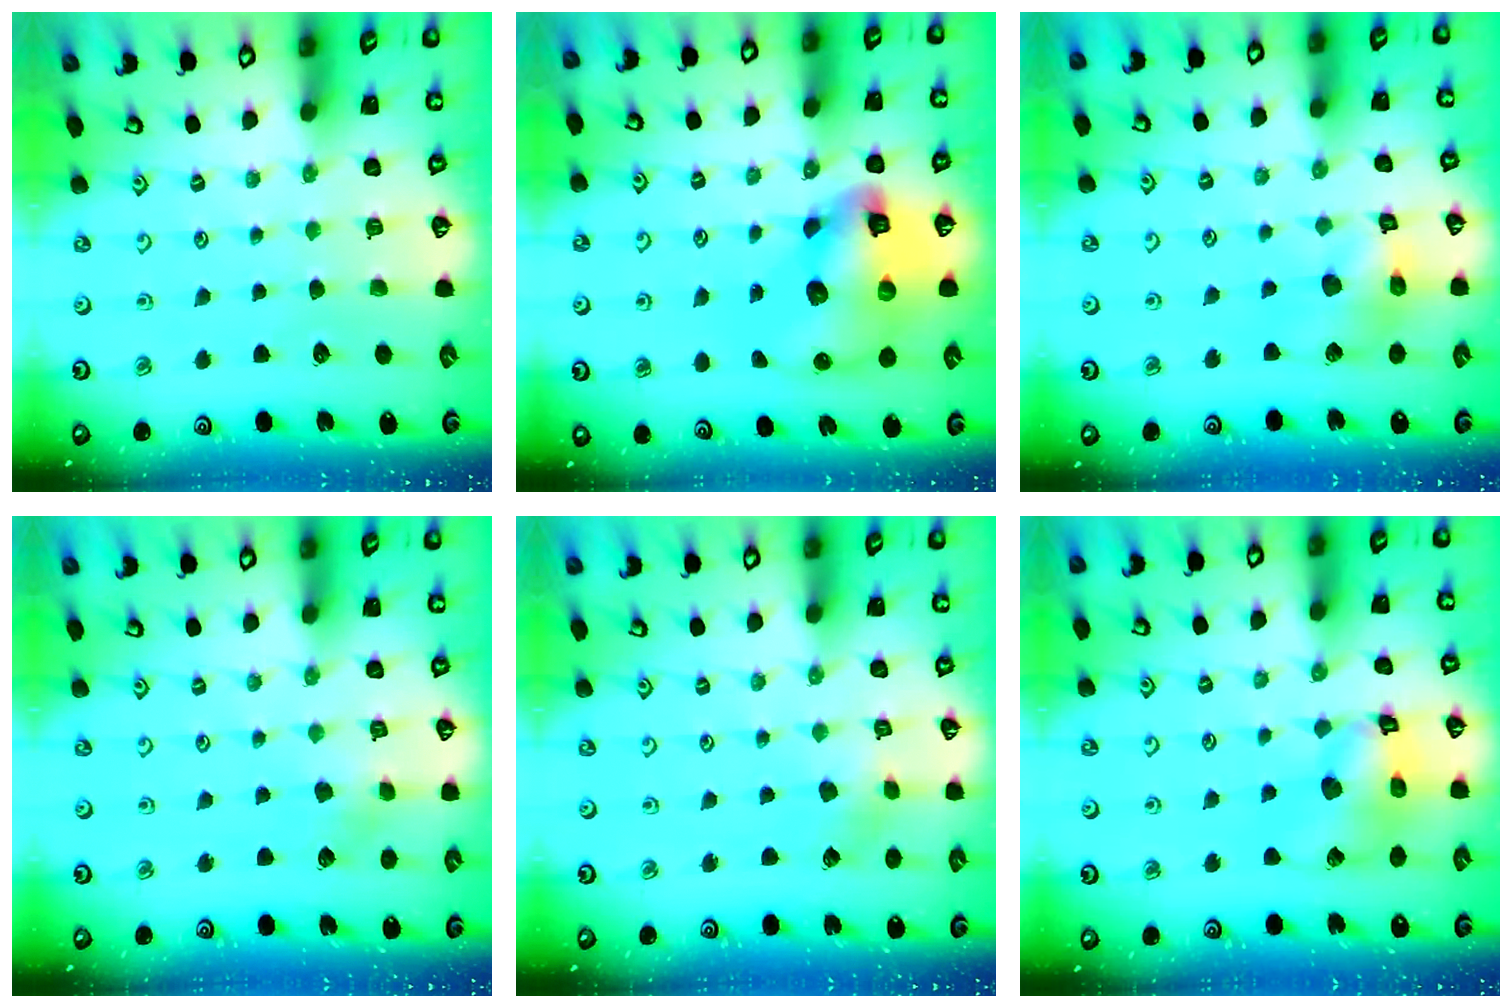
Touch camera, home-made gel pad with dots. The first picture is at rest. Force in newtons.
{"total": 14.8, "press": 14.7, "slide": 1.9}
{"total": 12.8, "press": 12.7, "slide": 1.8}
{"total": 3.4, "press": 3.3, "slide": 0.4}
{"total": 2.9, "press": 2.9, "slide": 0.4}
{"total": 14.1, "press": 14.0, "slide": 1.7}